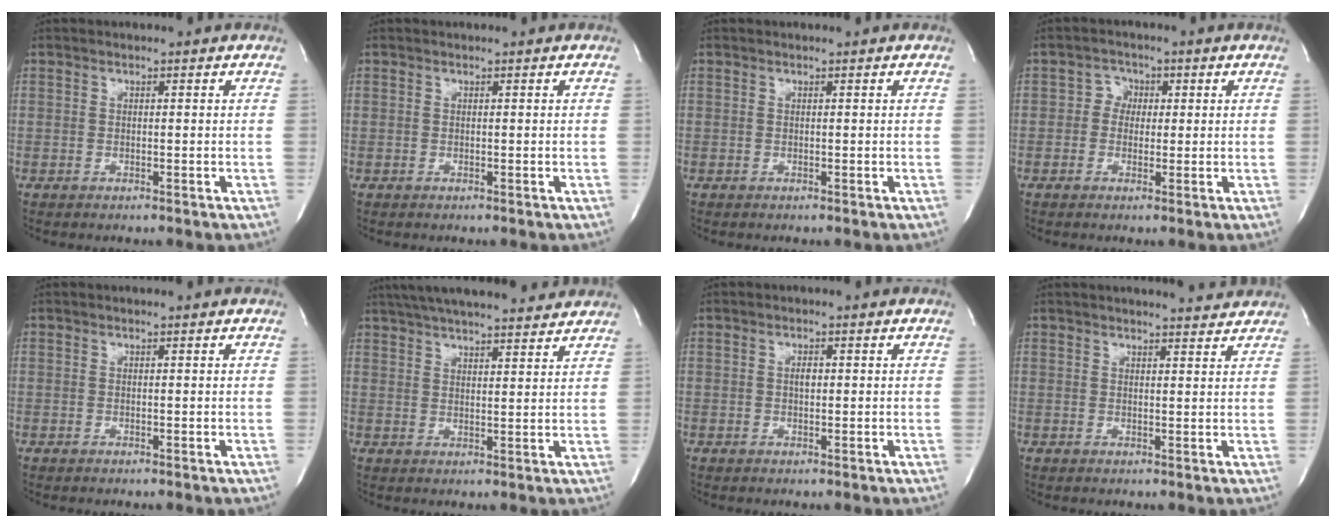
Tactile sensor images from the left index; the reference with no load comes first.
{"total": 0.0}
{"total": 0.0}
{"total": 2.8, "force": [0.1, 2.5, 1.2], "torque": [-0.013, 0.008, -0.004]}
{"total": 0.0}
{"total": 18.9, "force": [16.6, 3.0, 8.4], "torque": [-0.142, 0.042, 0.237]}
{"total": 1.2, "force": [0.1, 0.6, 1.0], "torque": [-0.022, -0.001, 0.002]}
{"total": 6.2, "force": [5.9, 0.5, 1.7], "torque": [-0.026, 0.004, 0.063]}